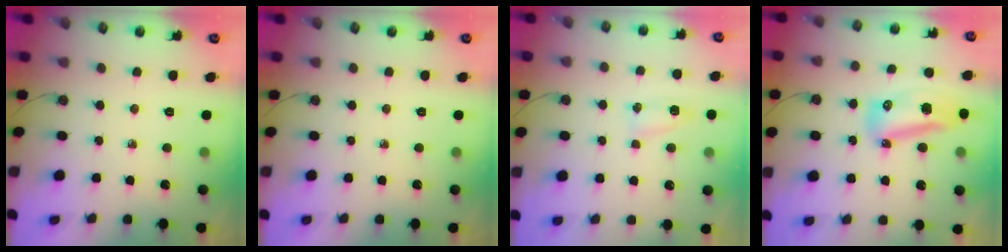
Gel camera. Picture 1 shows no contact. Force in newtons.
{"total": 0.0}
{"total": 4.7, "press": 4.7, "slide": 0.5}
{"total": 26.9, "press": 15.3, "slide": 22.2}